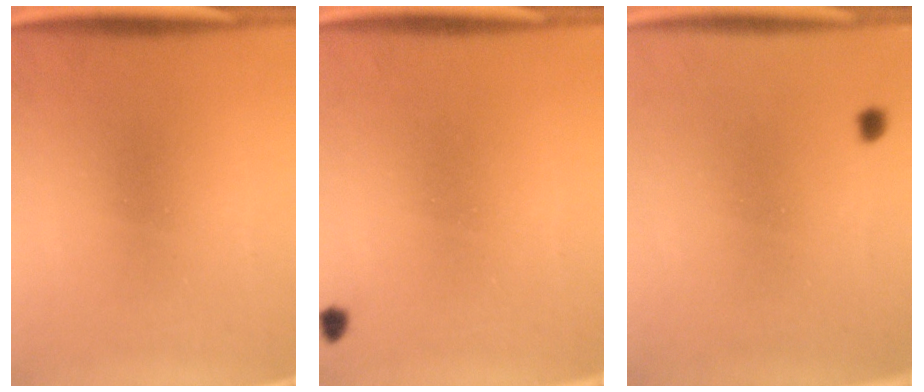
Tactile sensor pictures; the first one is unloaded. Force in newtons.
{"total": 1.0}
{"total": 1.0}